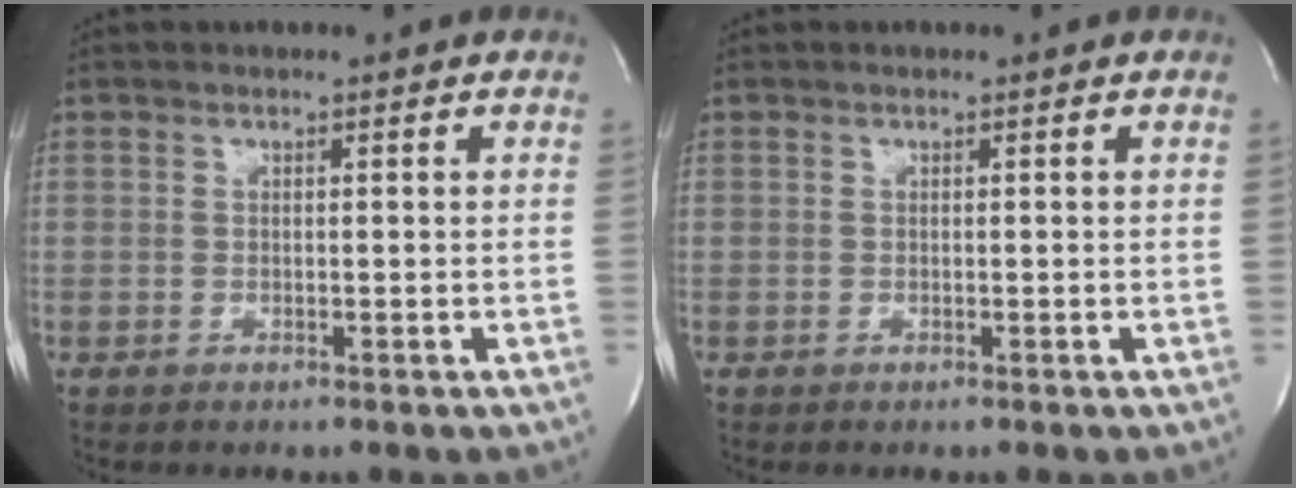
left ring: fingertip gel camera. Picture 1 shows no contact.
{"total": 0.0}